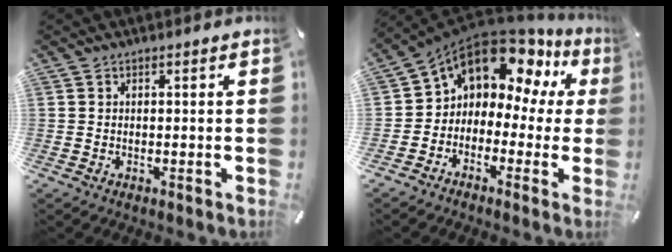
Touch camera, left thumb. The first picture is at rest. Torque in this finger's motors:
{"motor_torque": [1.46, 3.55, 1.49, 0.92, 0.19]}